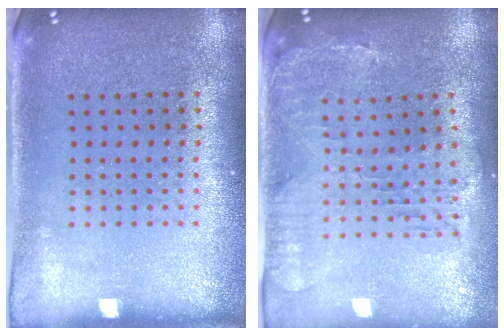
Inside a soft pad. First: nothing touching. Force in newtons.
{"total": 0.6, "press": 0.5, "slide": 0.3}